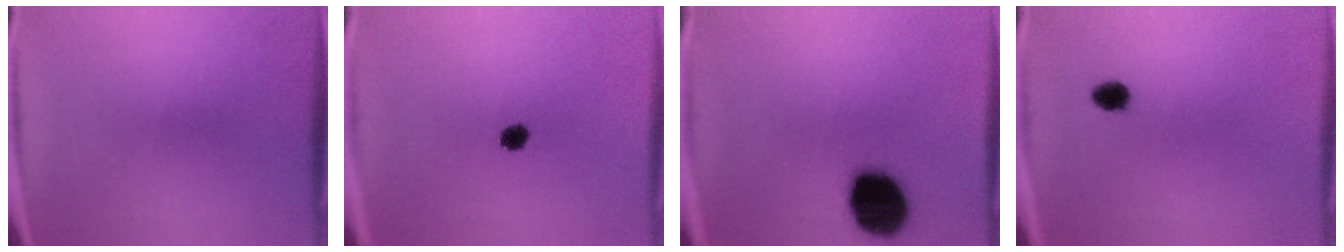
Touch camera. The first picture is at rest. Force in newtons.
{"total": 3.0}
{"total": 20.0}
{"total": 2.5}